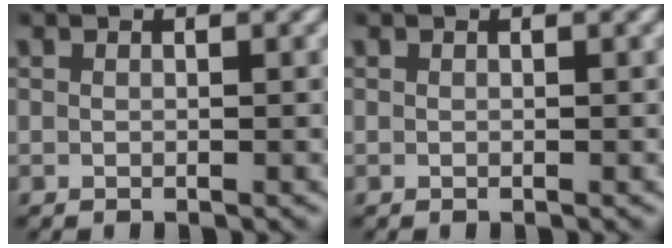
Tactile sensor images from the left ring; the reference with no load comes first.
{"total": 0.0}